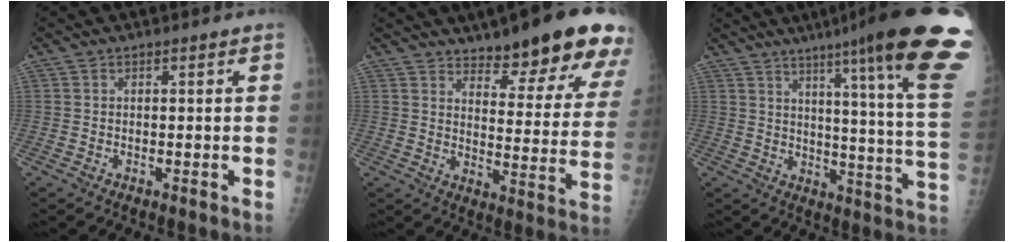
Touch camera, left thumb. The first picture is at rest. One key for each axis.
{"total": 19.4, "fx": 14.1, "fy": 5.1, "fz": 12.3, "tx": -0.125, "ty": -0.086, "tz": 0.185}
{"total": 27.1, "fx": 17.5, "fy": 1.2, "fz": 20.6, "tx": -0.236, "ty": -0.091, "tz": 0.226}